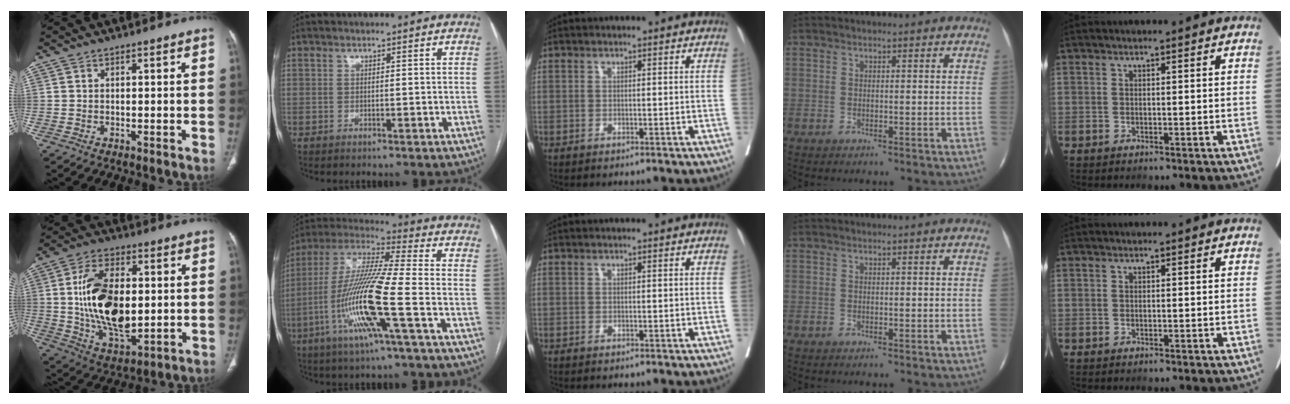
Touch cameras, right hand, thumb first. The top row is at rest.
{"thumb": {"total": 18.5, "force": [1.1, 10.1, 15.5], "torque": [-0.267, -0.011, 0.030]}, "index": {"total": 16.7, "force": [-5.6, 0.0, 15.8], "torque": [-0.329, -0.010, -0.112]}}